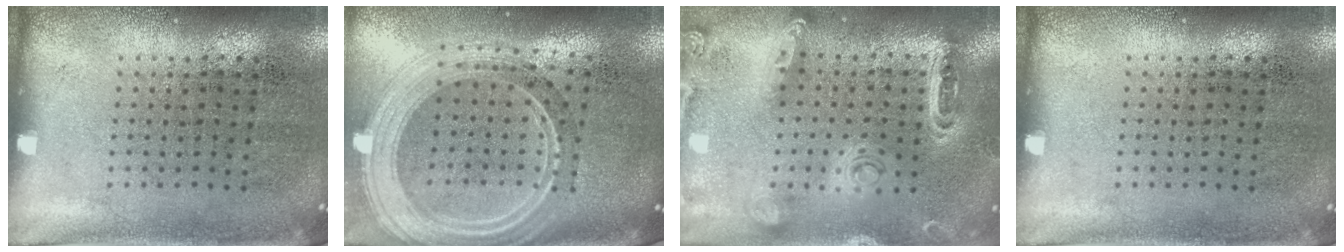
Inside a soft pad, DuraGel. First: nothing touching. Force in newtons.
{"total": 2.8, "press": 2.3, "slide": 1.5}
{"total": 1.3, "press": 1.3, "slide": 0.2}
{"total": 0.0}